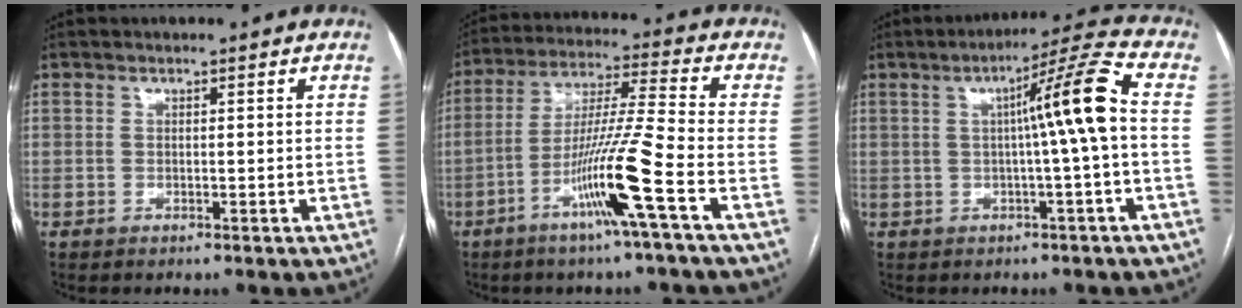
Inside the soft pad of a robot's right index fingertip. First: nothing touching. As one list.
[{"total": 12.4, "force": [-5.4, -1.8, 11.0], "torque": [-0.209, -0.006, -0.104]}, {"total": 9.4, "force": [0.3, -1.4, 9.3], "torque": [-0.139, 0.017, 0.005]}]